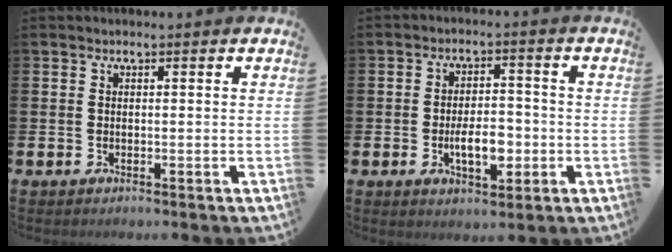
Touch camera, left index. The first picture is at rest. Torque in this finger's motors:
{"motor_torque": [1.33, 0.25, 0.25, 0.13]}